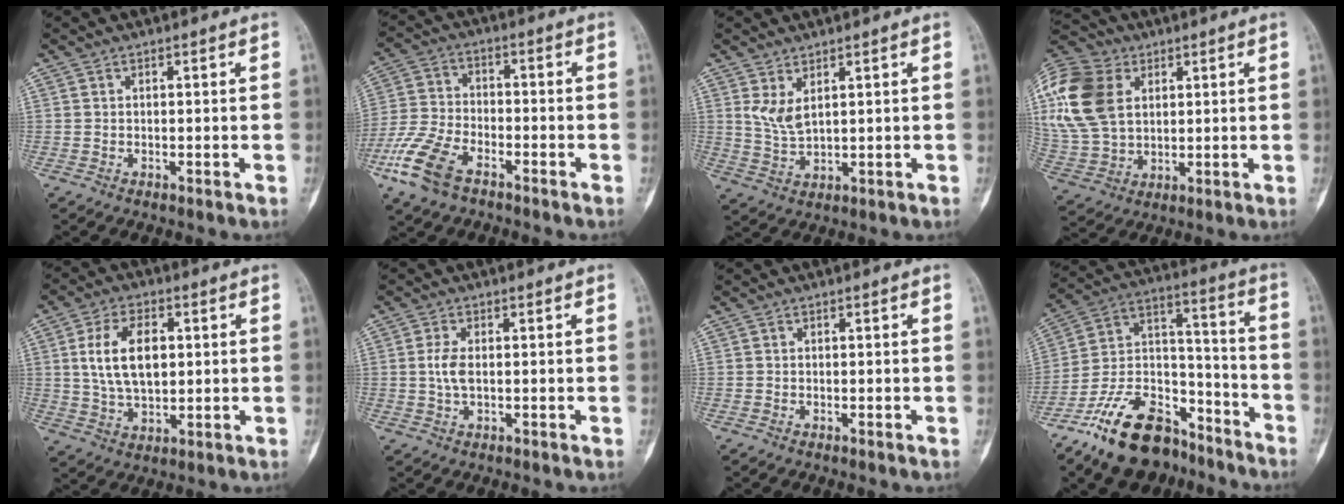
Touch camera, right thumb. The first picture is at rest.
{"total": 11.6, "force": [-6.8, 5.8, 7.5], "torque": [-0.163, 0.016, -0.139]}
{"total": 4.4, "force": [2.0, 1.8, 3.5], "torque": [-0.067, -0.016, 0.051]}
{"total": 20.5, "force": [5.8, 14.5, 13.3], "torque": [-0.288, 0.006, 0.110]}
{"total": 11.5, "force": [1.9, 6.7, 9.1], "torque": [-0.151, -0.001, 0.039]}
{"total": 3.2, "force": [-0.1, 1.4, 2.9], "torque": [-0.064, 0.003, -0.002]}
{"total": 0.0}
{"total": 20.9, "force": [-14.7, 10.6, 10.3], "torque": [-0.167, 0.105, -0.256]}